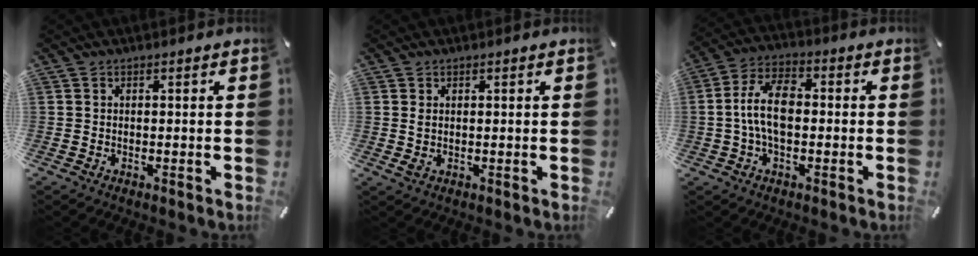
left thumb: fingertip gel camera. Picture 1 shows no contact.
{"total": 1.5, "force": [0.5, 0.8, 1.1], "torque": [-0.023, 0.002, 0.008]}
{"total": 10.0, "force": [-0.9, 5.7, 8.2], "torque": [-0.158, 0.010, -0.019]}